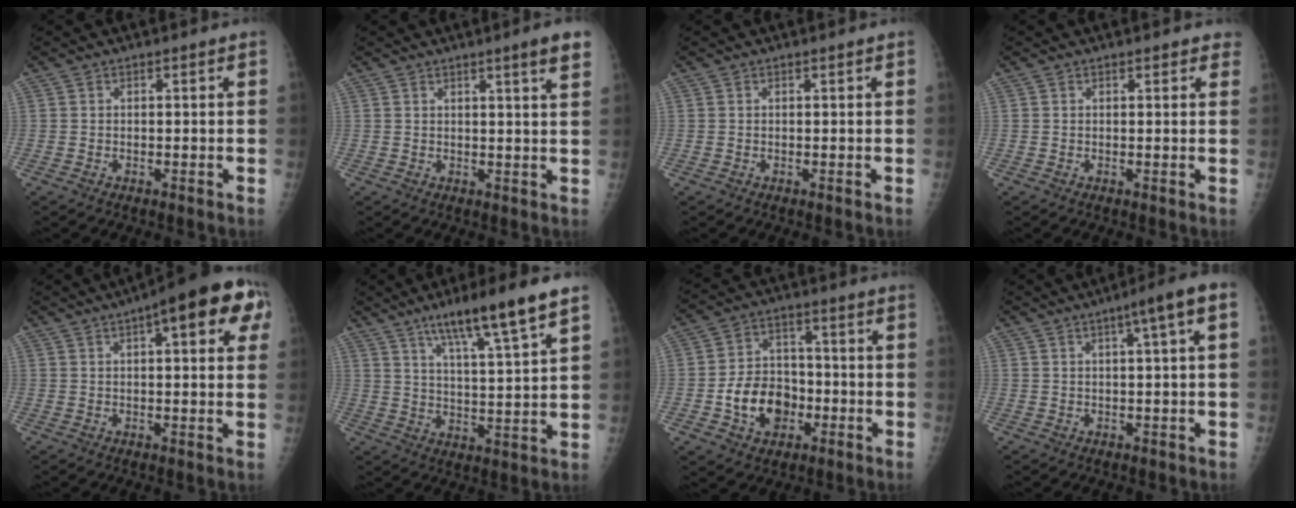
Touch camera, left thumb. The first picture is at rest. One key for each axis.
{"total": 4.7, "fx": 2.8, "fy": -0.2, "fz": 3.7, "tx": -0.046, "ty": -0.015, "tz": 0.035}
{"total": 0.0}
{"total": 1.6, "fx": 1.2, "fy": 0.8, "fz": 0.7, "tx": 0.010, "ty": 0.000, "tz": 0.007}
{"total": 14.3, "fx": 5.5, "fy": 4.7, "fz": 12.4, "tx": -0.134, "ty": 0.012, "tz": 0.060}
{"total": 13.5, "fx": 8.4, "fy": 0.9, "fz": 10.6, "tx": -0.176, "ty": -0.033, "tz": 0.140}
{"total": 11.3, "fx": -3.5, "fy": 8.5, "fz": 6.5, "tx": -0.077, "ty": 0.028, "tz": -0.059}
{"total": 6.2, "fx": 1.9, "fy": 0.3, "fz": 5.9, "tx": -0.089, "ty": 0.017, "tz": 0.024}